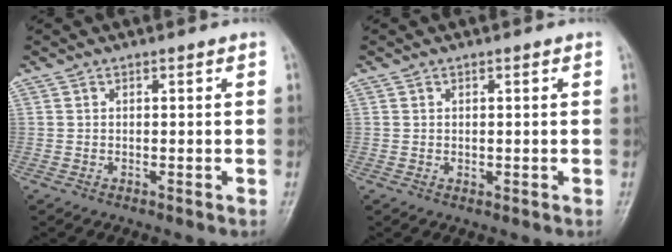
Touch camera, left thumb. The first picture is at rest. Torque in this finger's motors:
{"motor_torque": [-0.12, -0.08, 0.06, 0.01, 0.00]}